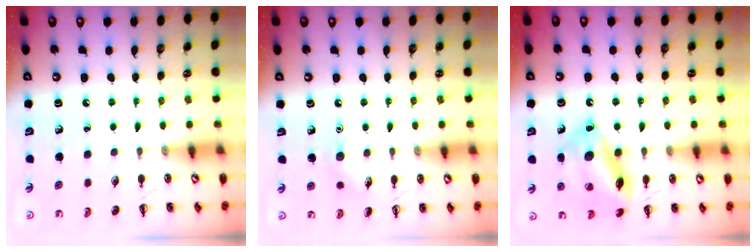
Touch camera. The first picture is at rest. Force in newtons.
{"total": 5.9, "press": 5.7, "slide": 1.6}
{"total": 16.7, "press": 16.6, "slide": 1.7}